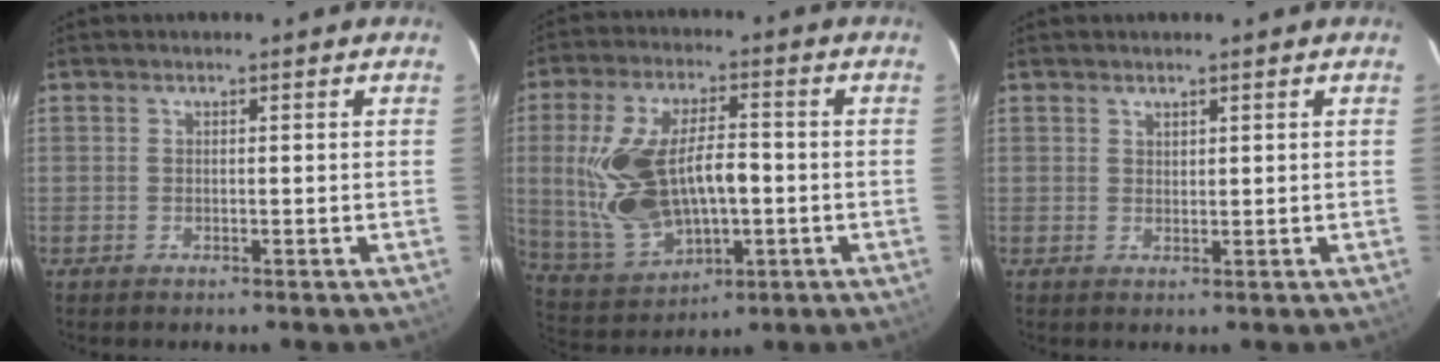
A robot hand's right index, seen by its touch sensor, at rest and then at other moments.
{"total": 19.0, "force": [-0.5, 10.2, 15.9], "torque": [-0.334, -0.001, 0.017]}
{"total": 2.1, "force": [1.3, 1.5, 0.5], "torque": [-0.002, 0.002, 0.025]}